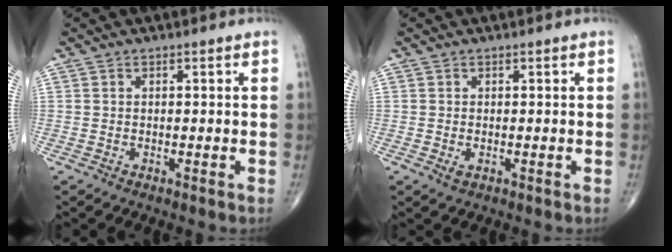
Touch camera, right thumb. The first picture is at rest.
{"total": 1.1, "force": [-0.3, 0.7, 0.8], "torque": [-0.013, -0.003, -0.002]}